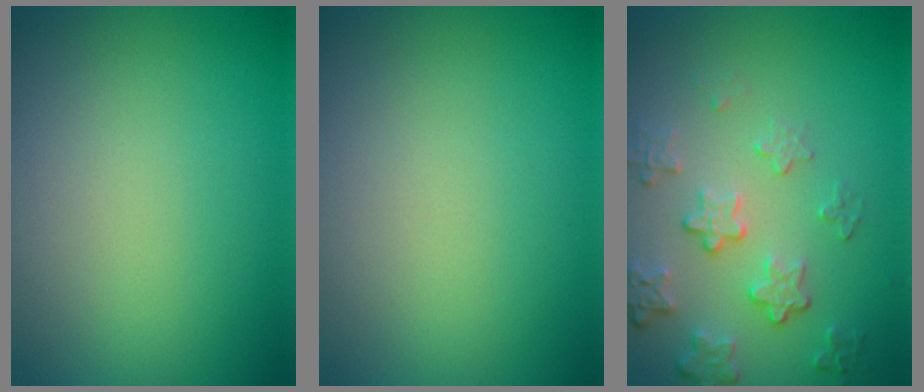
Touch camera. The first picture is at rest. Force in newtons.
{"total": 0.0}
{"total": 4.2, "press": 3.2, "slide": 2.7}